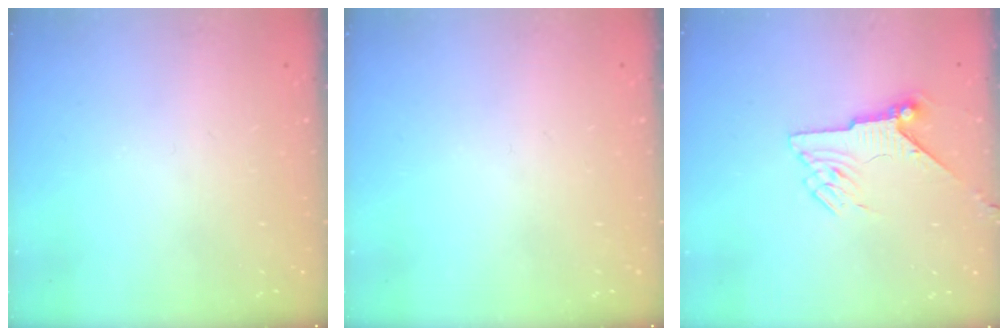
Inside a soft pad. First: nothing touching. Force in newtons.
{"total": 0.0}
{"total": 6.7, "press": 6.7, "slide": 1.0}